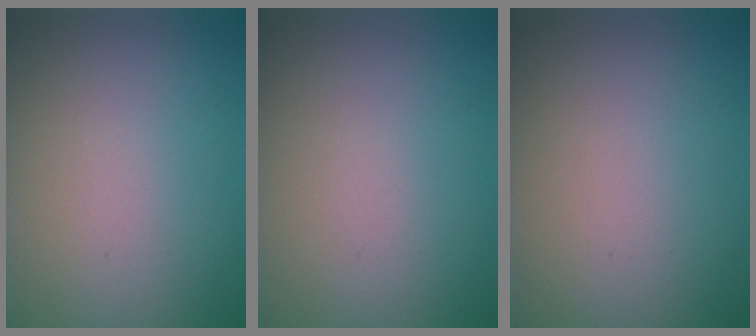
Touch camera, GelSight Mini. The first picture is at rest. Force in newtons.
{"total": 0.0}
{"total": 0.0}